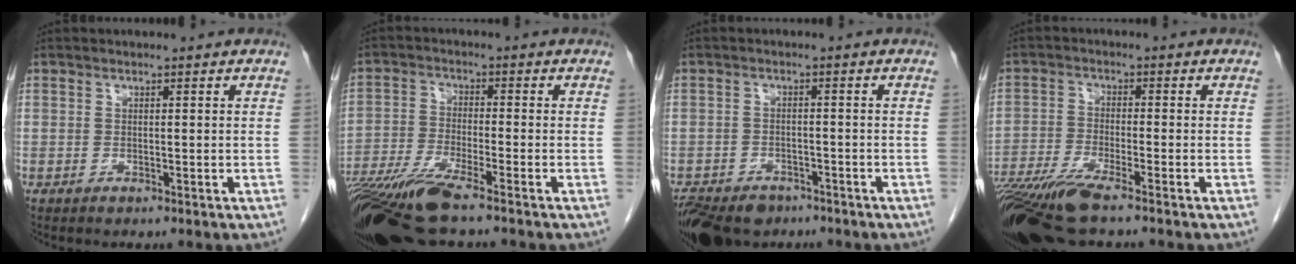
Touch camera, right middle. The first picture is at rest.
{"total": 12.2, "force": [-9.3, 0.8, 7.9], "torque": [-0.146, -0.029, -0.166]}
{"total": 12.1, "force": [-8.6, 6.8, 5.0], "torque": [-0.119, -0.015, -0.122]}
{"total": 11.1, "force": [-8.6, 0.8, 7.1], "torque": [-0.131, -0.024, -0.153]}